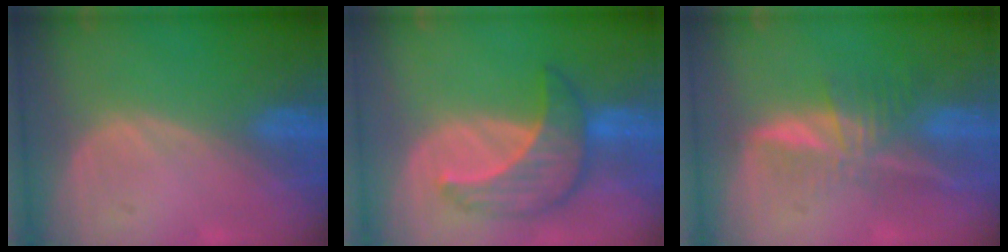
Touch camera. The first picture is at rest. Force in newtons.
{"total": 7.4, "press": 7.4, "slide": 0.2}
{"total": 6.7, "press": 5.8, "slide": 3.3}